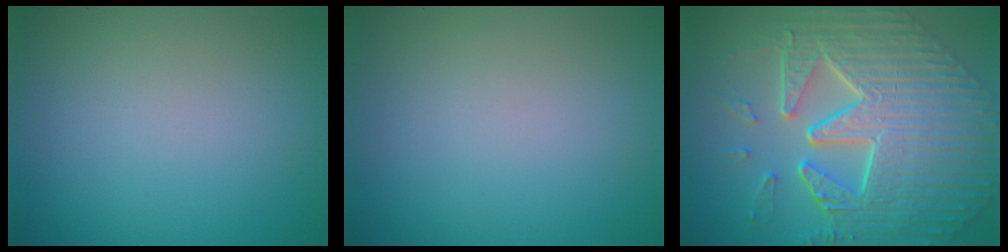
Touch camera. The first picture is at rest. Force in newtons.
{"total": 0.0}
{"total": 10.8, "press": 7.4, "slide": 7.9}